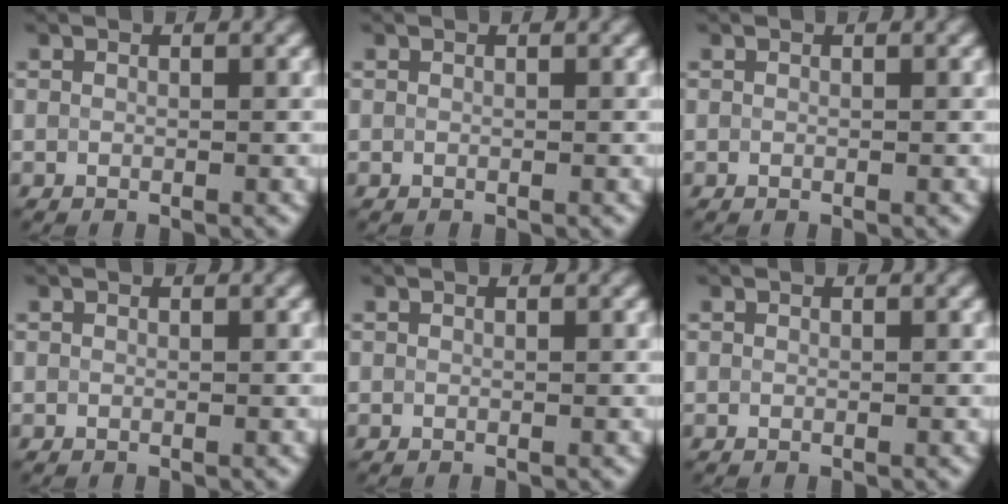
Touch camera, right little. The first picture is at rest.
{"total": 0.0}
{"total": 0.0}
{"total": 0.0}
{"total": 0.0}
{"total": 0.0}